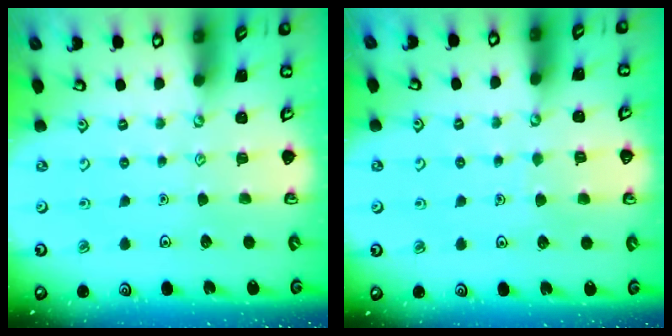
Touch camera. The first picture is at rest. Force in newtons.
{"total": 4.4, "press": 4.3, "slide": 0.4}